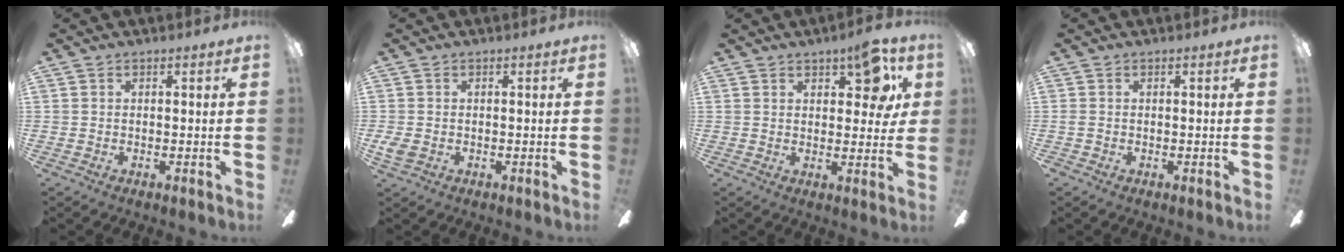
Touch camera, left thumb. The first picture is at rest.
{"total": 2.3, "force": [-0.9, 1.5, 1.5], "torque": [-0.038, 0.000, -0.018]}
{"total": 8.7, "force": [4.6, 4.2, 6.1], "torque": [-0.059, -0.020, 0.074]}
{"total": 0.8, "force": [-0.4, 0.3, 0.6], "torque": [-0.011, 0.001, -0.007]}